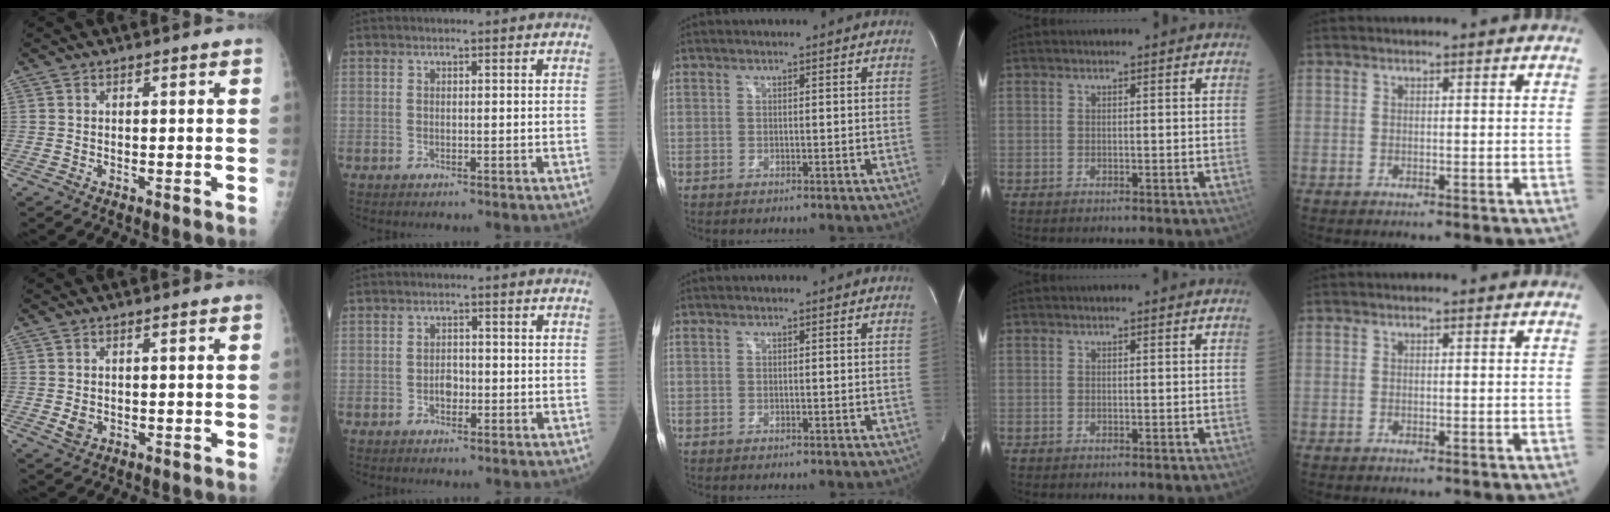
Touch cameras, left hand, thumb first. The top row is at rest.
{"thumb": {"total": 1.9, "force": [-0.2, 1.3, 1.3], "torque": [-0.021, -0.002, 0.001]}, "index": {"total": 1.8, "force": [-0.7, 1.2, 1.2], "torque": [-0.015, 0.005, -0.012]}}